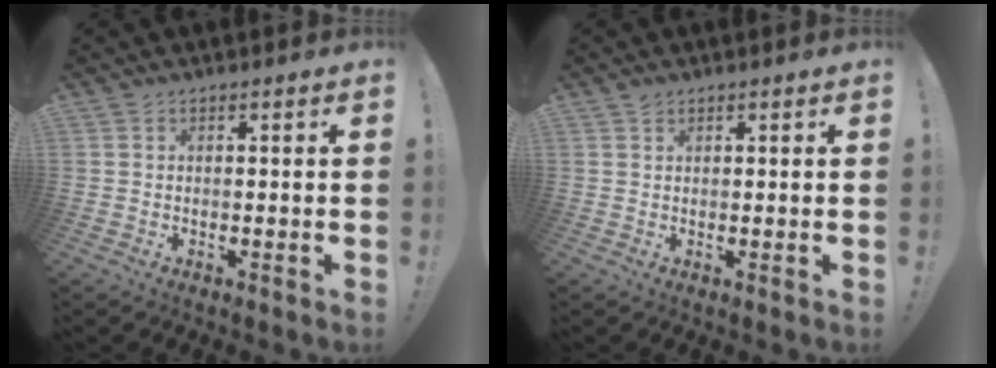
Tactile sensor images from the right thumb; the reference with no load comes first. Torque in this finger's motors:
{"motor_torque": [0.00, 0.17, 0.00, 0.16, 0.00]}